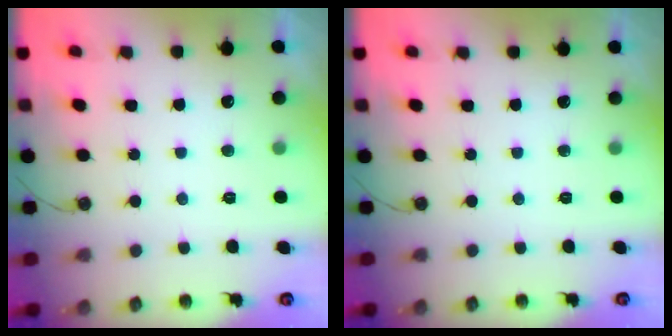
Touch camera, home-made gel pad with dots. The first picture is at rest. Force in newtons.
{"total": 0.0}